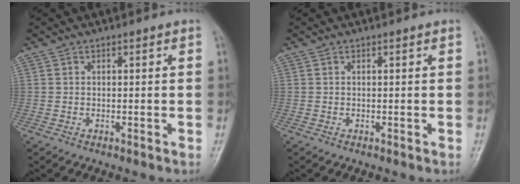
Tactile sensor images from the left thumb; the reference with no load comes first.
{"total": 0.0}